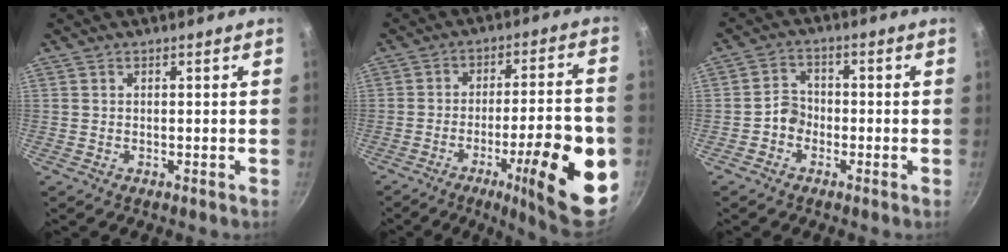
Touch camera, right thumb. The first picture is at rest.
{"total": 21.3, "force": [-7.2, 5.1, 19.3], "torque": [-0.242, 0.025, -0.099]}
{"total": 3.6, "force": [-1.7, 3.0, 1.3], "torque": [0.001, 0.023, -0.036]}